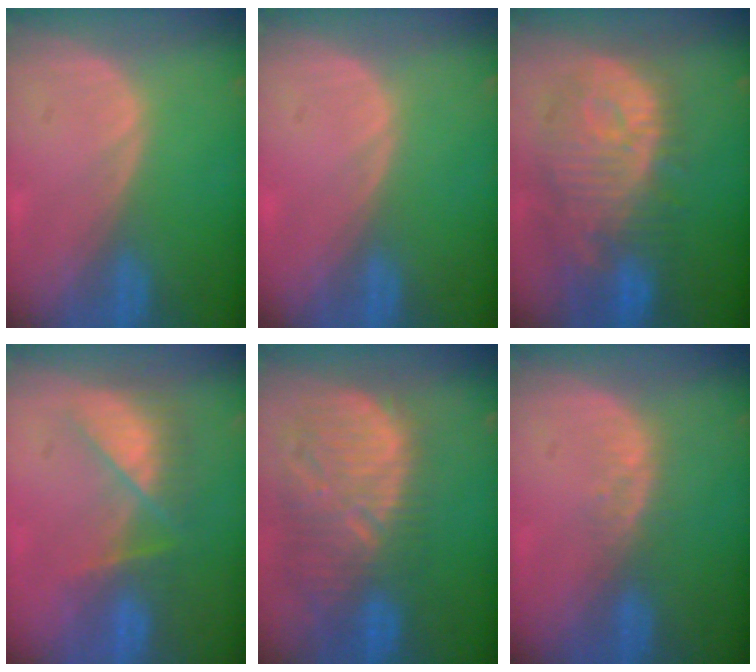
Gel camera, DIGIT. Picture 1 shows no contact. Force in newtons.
{"total": 0.0}
{"total": 12.1, "press": 11.0, "slide": 5.0}
{"total": 8.1, "press": 7.1, "slide": 4.0}
{"total": 12.8, "press": 11.3, "slide": 6.2}
{"total": 2.9, "press": 2.3, "slide": 1.8}